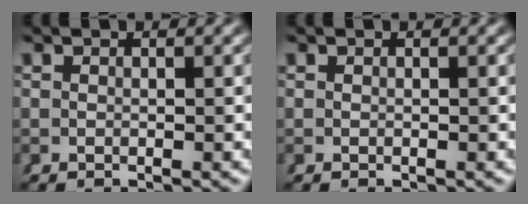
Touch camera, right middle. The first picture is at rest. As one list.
[{"total": 0.0}]